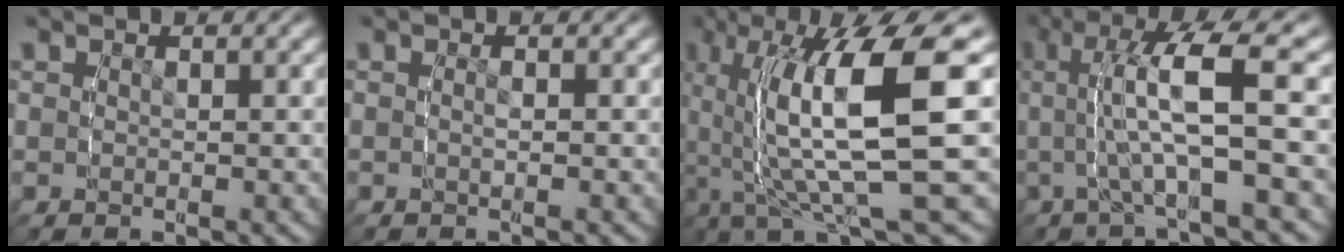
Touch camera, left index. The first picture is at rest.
{"total": 0.8, "force": [-0.6, 0.3, 0.4], "torque": [-0.013, -0.003, -0.014]}
{"total": 11.5, "force": [-0.3, 3.9, 10.8], "torque": [-0.195, 0.006, -0.004]}
{"total": 5.8, "force": [-0.2, 0.6, 5.7], "torque": [-0.109, 0.016, -0.012]}